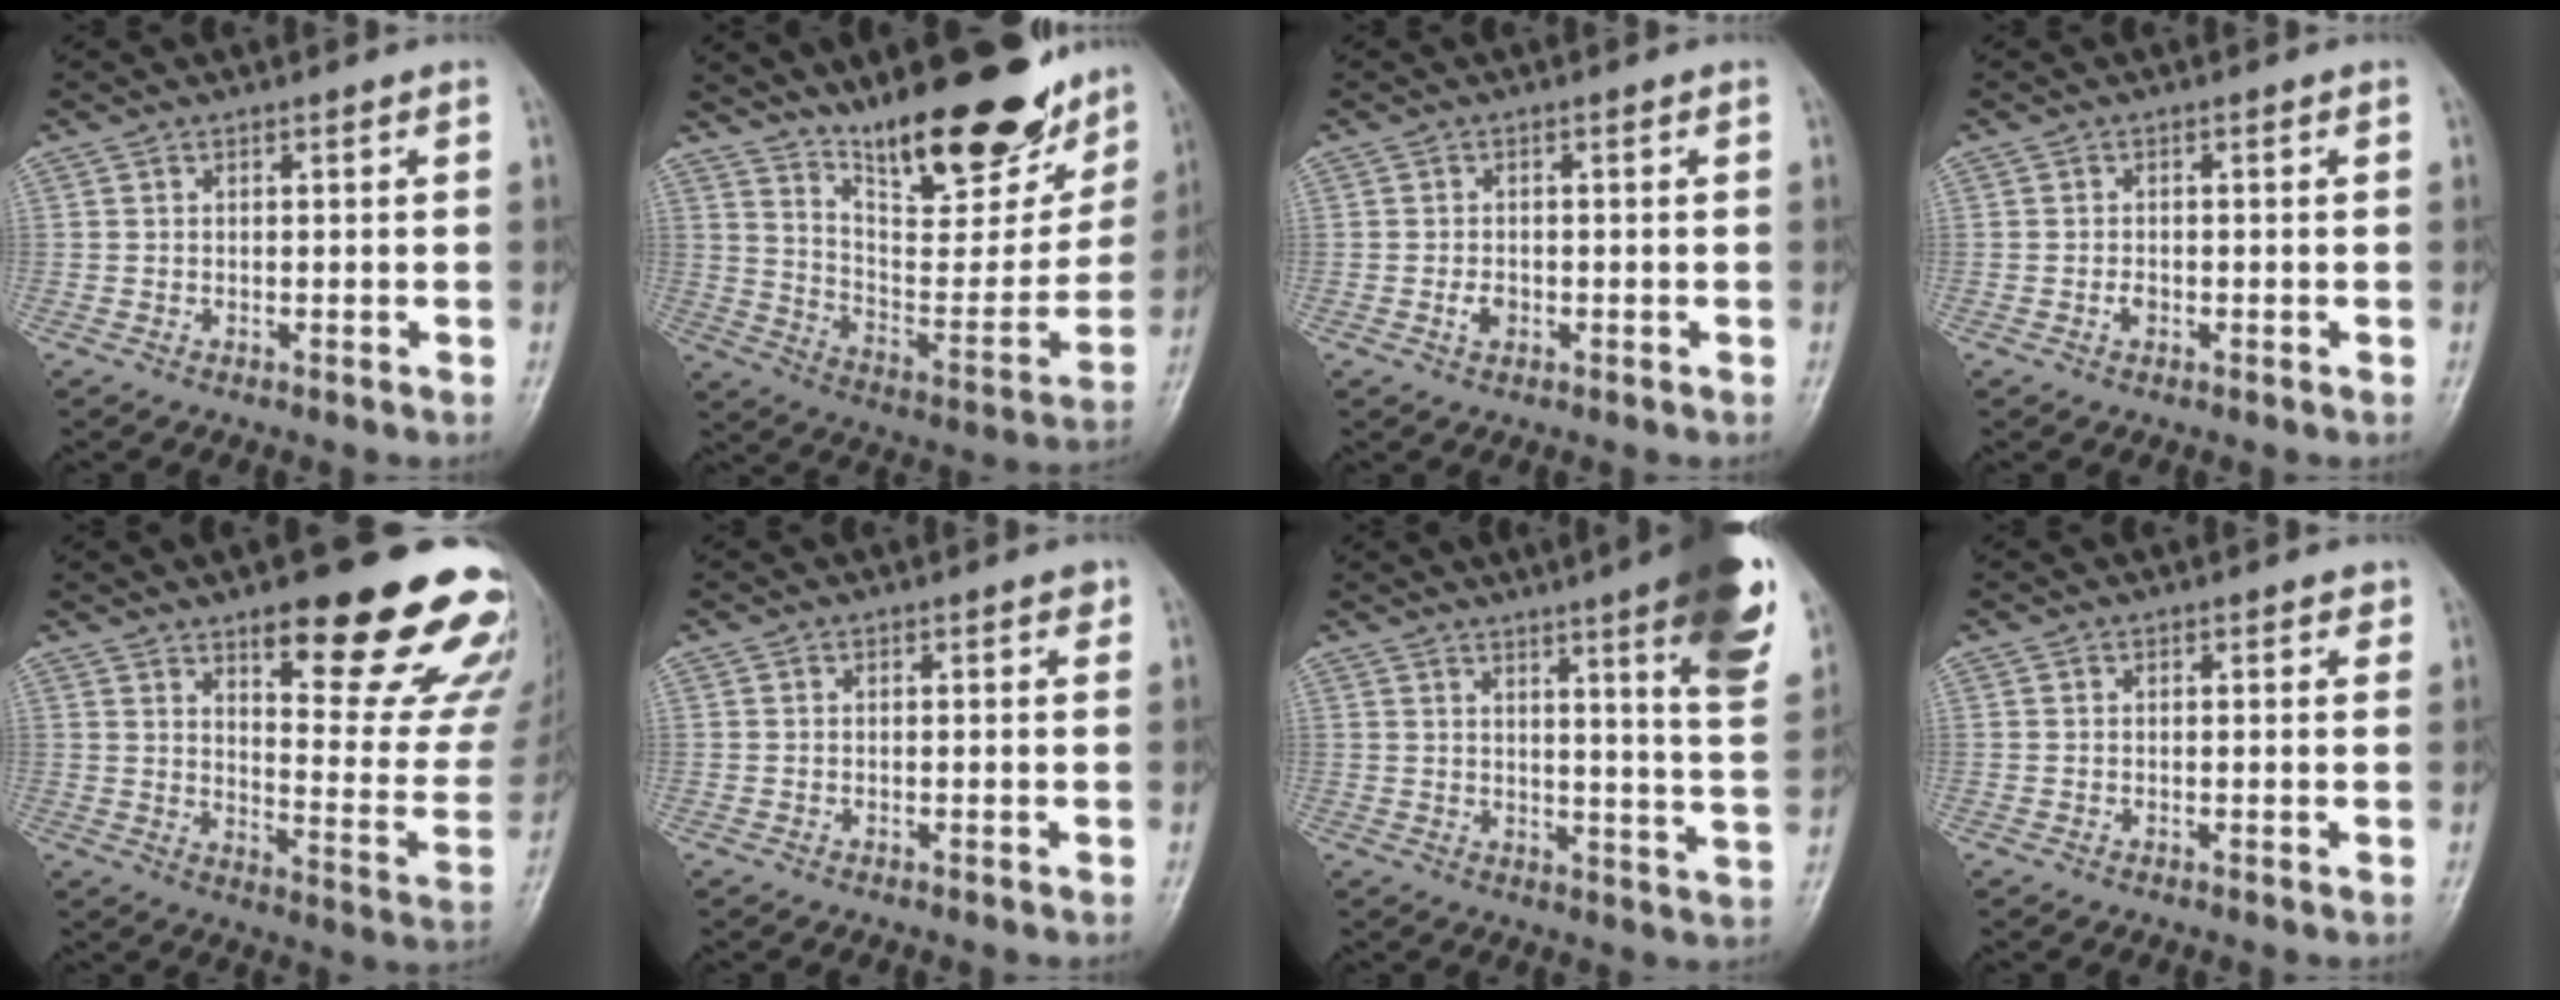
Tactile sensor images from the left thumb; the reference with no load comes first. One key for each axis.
{"total": 25.8, "fx": 18.5, "fy": 8.5, "fz": 15.8, "tx": -0.185, "ty": -0.096, "tz": 0.292}
{"total": 2.0, "fx": -0.6, "fy": 1.4, "fz": 1.3, "tx": -0.017, "ty": 0.002, "tz": -0.012}
{"total": 1.3, "fx": -0.4, "fy": 1.0, "fz": 0.8, "tx": -0.008, "ty": 0.002, "tz": -0.010}
{"total": 25.2, "fx": 15.3, "fy": 6.8, "fz": 18.9, "tx": -0.203, "ty": -0.089, "tz": 0.210}
{"total": 0.8, "fx": 0.5, "fy": 0.5, "fz": 0.5, "tx": 0.001, "ty": -0.001, "tz": 0.001}
{"total": 18.3, "fx": 10.1, "fy": 2.0, "fz": 15.1, "tx": -0.171, "ty": -0.048, "tz": 0.120}
{"total": 1.4, "fx": 0.9, "fy": 0.8, "fz": 0.8, "tx": 0.000, "ty": -0.003, "tz": 0.007}